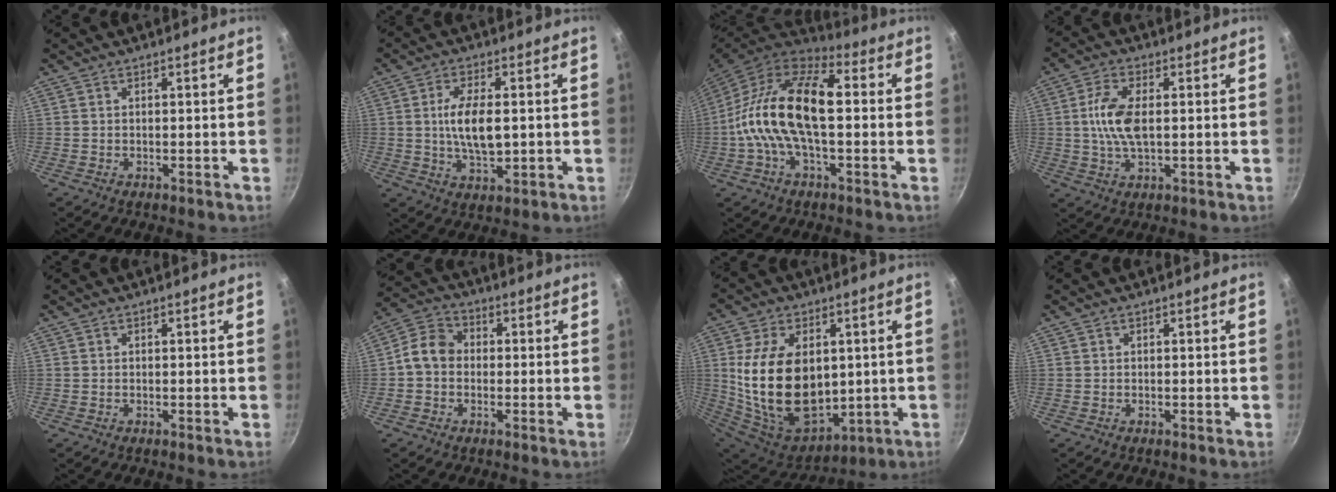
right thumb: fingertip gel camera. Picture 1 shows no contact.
{"total": 9.3, "force": [0.2, 4.3, 8.2], "torque": [-0.147, 0.001, 0.006]}
{"total": 18.4, "force": [0.3, 9.1, 16.0], "torque": [-0.290, 0.031, -0.017]}
{"total": 8.6, "force": [0.7, 4.1, 7.5], "torque": [-0.152, 0.005, 0.011]}
{"total": 0.0}
{"total": 6.9, "force": [-0.5, 5.7, 3.9], "torque": [-0.048, 0.021, -0.032]}
{"total": 23.2, "force": [1.9, 15.0, 17.5], "torque": [-0.295, -0.023, 0.058]}
{"total": 0.0}